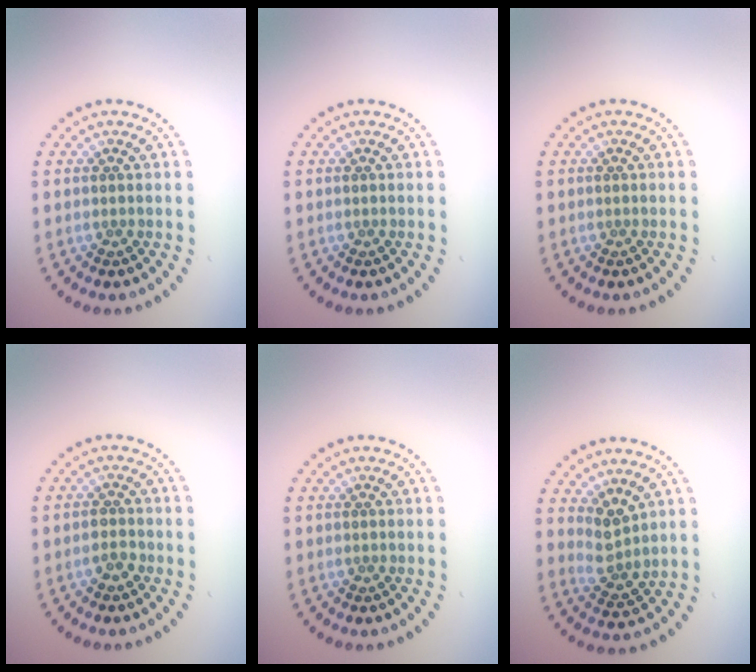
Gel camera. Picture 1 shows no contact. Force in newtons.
{"total": 0.0}
{"total": 0.0}
{"total": 1.3, "press": 1.2, "slide": 0.3}
{"total": 0.0}
{"total": 2.6, "press": 2.0, "slide": 1.7}